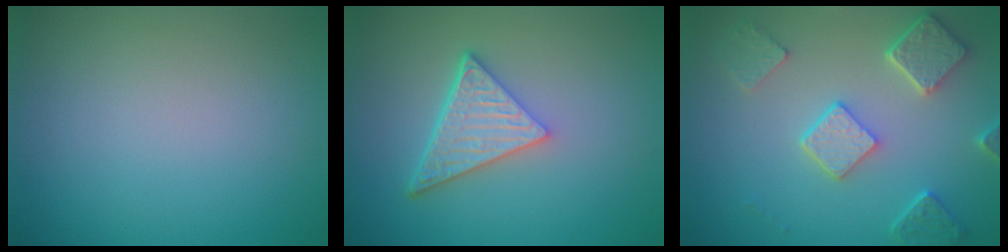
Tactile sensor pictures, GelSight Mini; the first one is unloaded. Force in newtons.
{"total": 5.1, "press": 3.7, "slide": 3.5}
{"total": 4.9, "press": 4.0, "slide": 2.9}